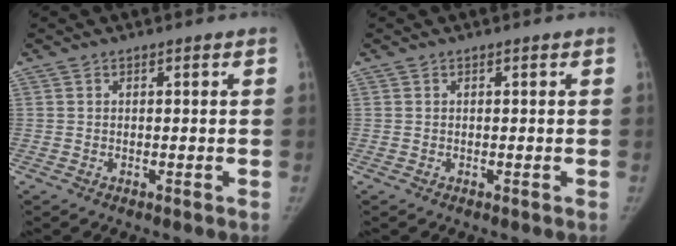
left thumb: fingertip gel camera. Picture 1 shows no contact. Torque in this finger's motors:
{"motor_torque": [-0.05, 0.04, 0.08, 0.08, 0.03]}